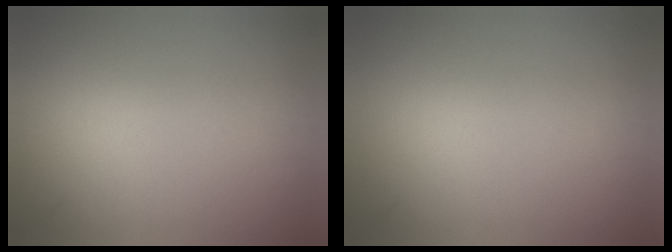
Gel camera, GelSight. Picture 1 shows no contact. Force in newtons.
{"total": 0.0}